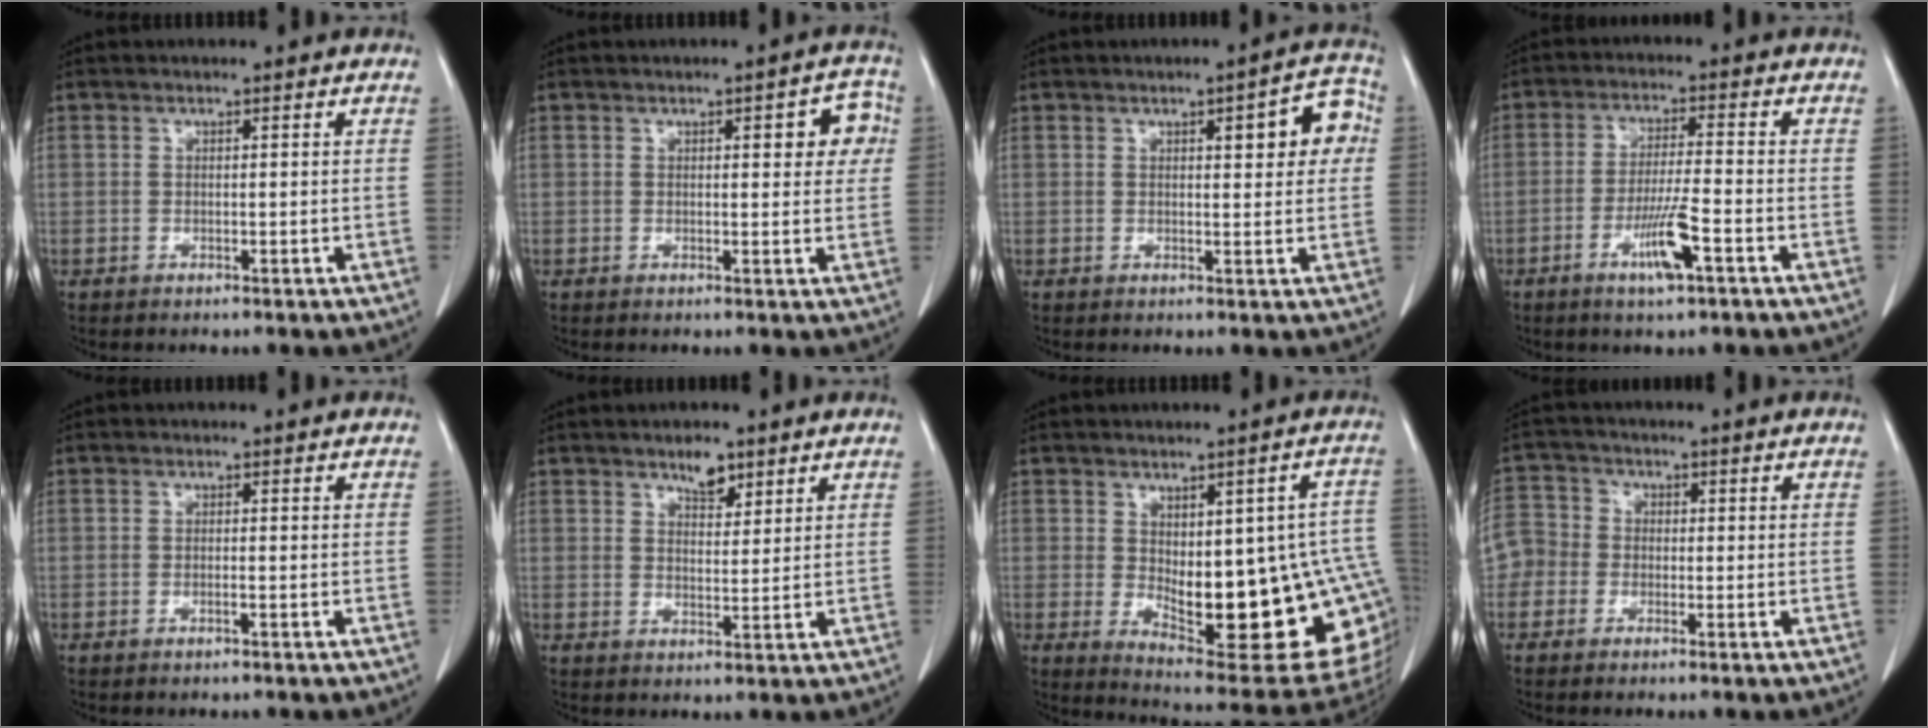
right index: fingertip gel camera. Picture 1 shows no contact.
{"total": 5.1, "force": [1.3, 1.7, 4.6], "torque": [-0.045, 0.012, 0.011]}
{"total": 6.8, "force": [1.7, 2.0, 6.2], "torque": [-0.067, 0.018, 0.016]}
{"total": 6.8, "force": [-3.3, 0.2, 5.9], "torque": [-0.112, -0.010, -0.060]}
{"total": 0.6, "force": [-0.3, -0.1, 0.5], "torque": [-0.011, 0.000, -0.005]}
{"total": 3.5, "force": [2.6, 1.5, 1.9], "torque": [-0.031, -0.002, 0.042]}
{"total": 21.8, "force": [-2.1, 6.6, 20.7], "torque": [-0.202, 0.002, -0.002]}
{"total": 8.3, "force": [-1.8, 8.0, 1.4], "torque": [-0.055, 0.035, -0.040]}